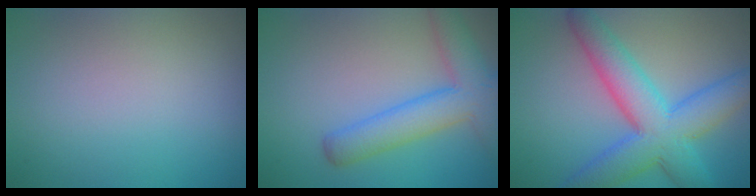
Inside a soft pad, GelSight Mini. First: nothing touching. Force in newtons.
{"total": 6.1, "press": 6.1, "slide": 0.4}
{"total": 8.9, "press": 8.9, "slide": 0.2}